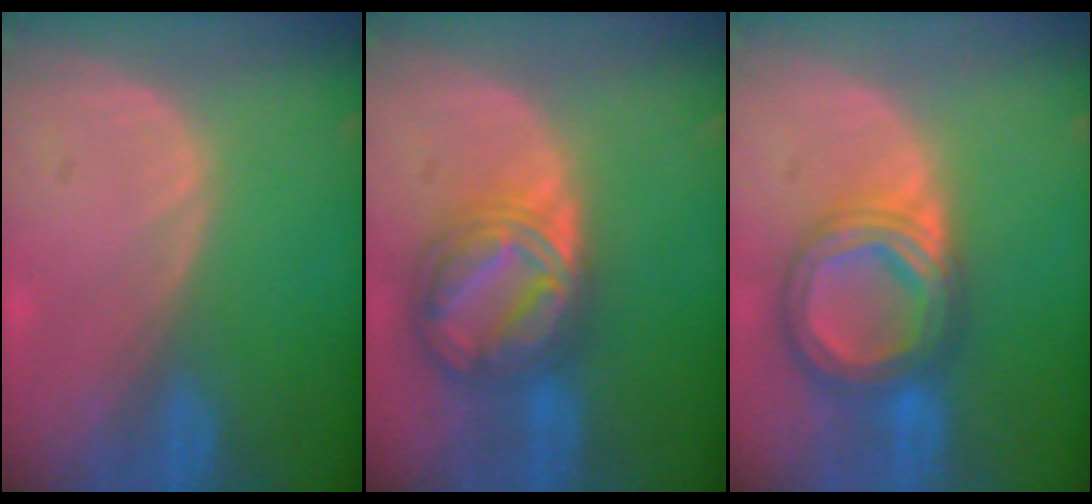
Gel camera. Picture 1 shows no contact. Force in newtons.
{"total": 9.2, "press": 9.1, "slide": 0.6}
{"total": 8.7, "press": 8.6, "slide": 0.8}